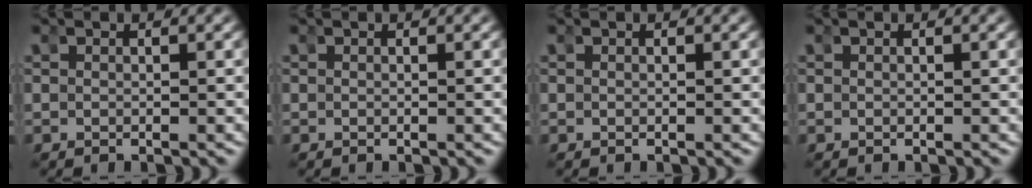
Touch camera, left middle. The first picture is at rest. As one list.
[{"total": 0.0}, {"total": 0.0}, {"total": 0.0}]